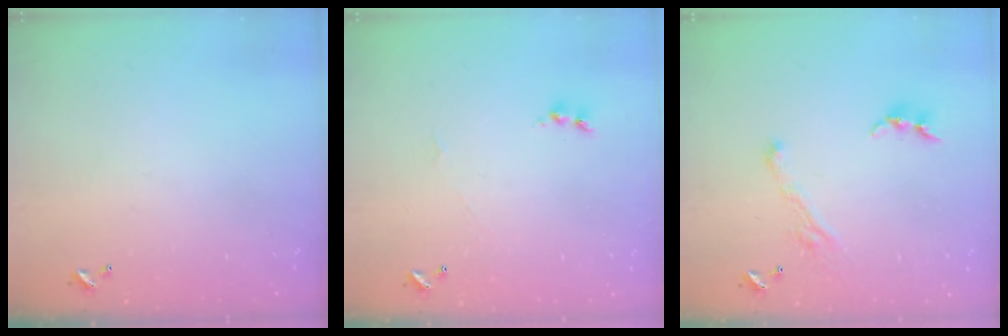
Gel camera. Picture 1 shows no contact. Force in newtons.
{"total": 1.7, "press": 1.6, "slide": 0.6}
{"total": 3.6, "press": 3.5, "slide": 0.4}